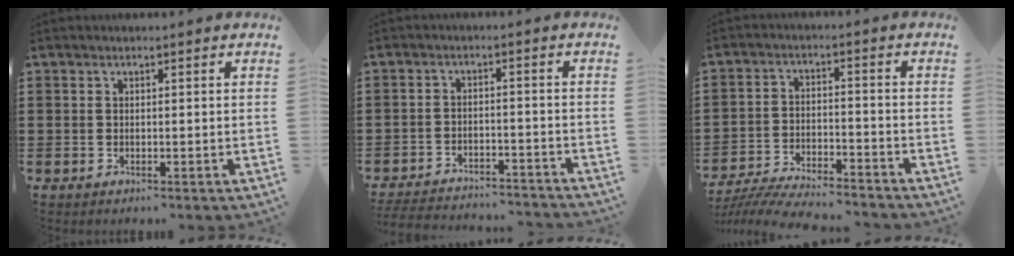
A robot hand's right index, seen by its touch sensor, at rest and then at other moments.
{"total": 4.1, "force": [-4.0, 0.0, 0.6], "torque": [-0.022, -0.006, -0.084]}
{"total": 6.1, "force": [-5.9, 0.1, 1.4], "torque": [-0.033, -0.003, -0.116]}